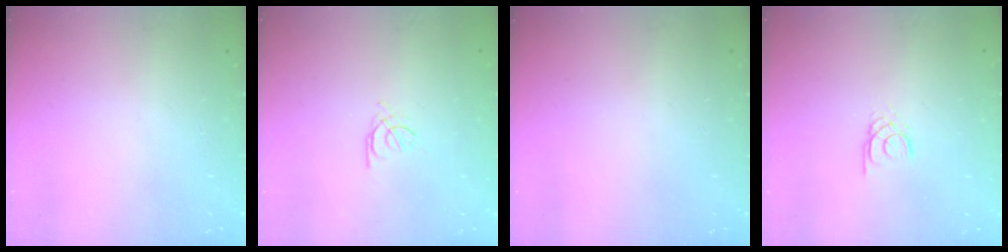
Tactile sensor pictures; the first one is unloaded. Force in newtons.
{"total": 1.4, "press": 1.3, "slide": 0.3}
{"total": 0.0}
{"total": 1.7, "press": 1.7, "slide": 0.2}